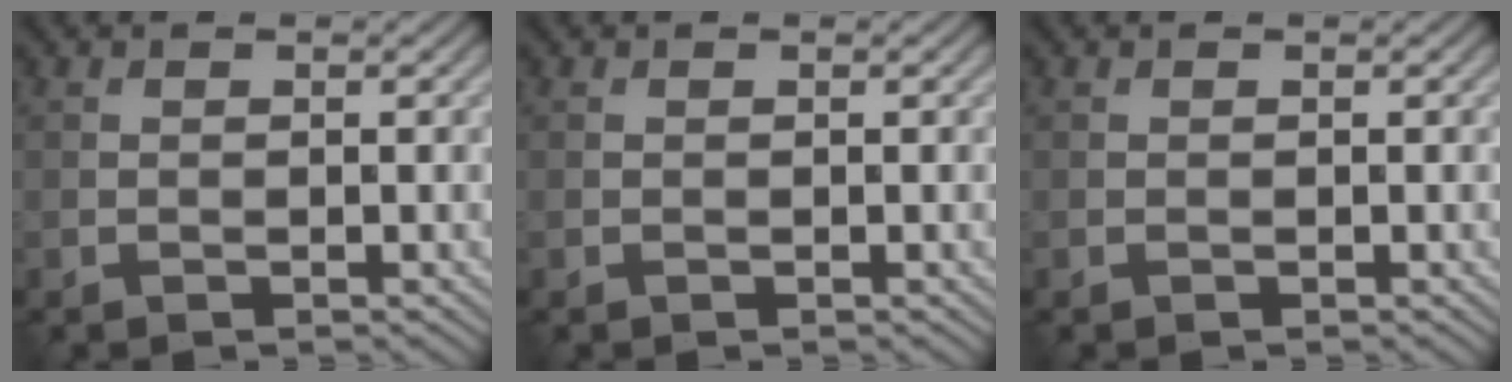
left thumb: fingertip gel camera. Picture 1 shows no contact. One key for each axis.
{"total": 0.0}
{"total": 0.0}